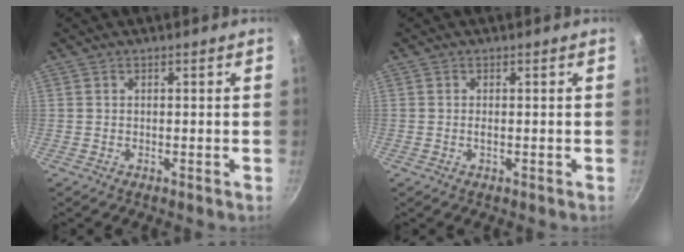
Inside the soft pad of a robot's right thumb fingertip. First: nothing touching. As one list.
[{"total": 0.7, "force": [-0.1, 0.3, 0.6], "torque": [-0.011, -0.001, -0.002]}]